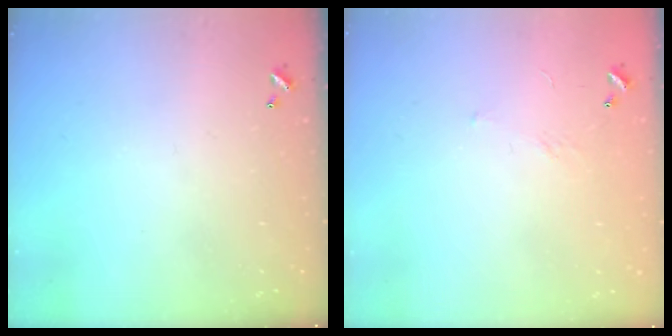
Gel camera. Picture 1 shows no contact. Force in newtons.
{"total": 6.2, "press": 6.2, "slide": 0.8}